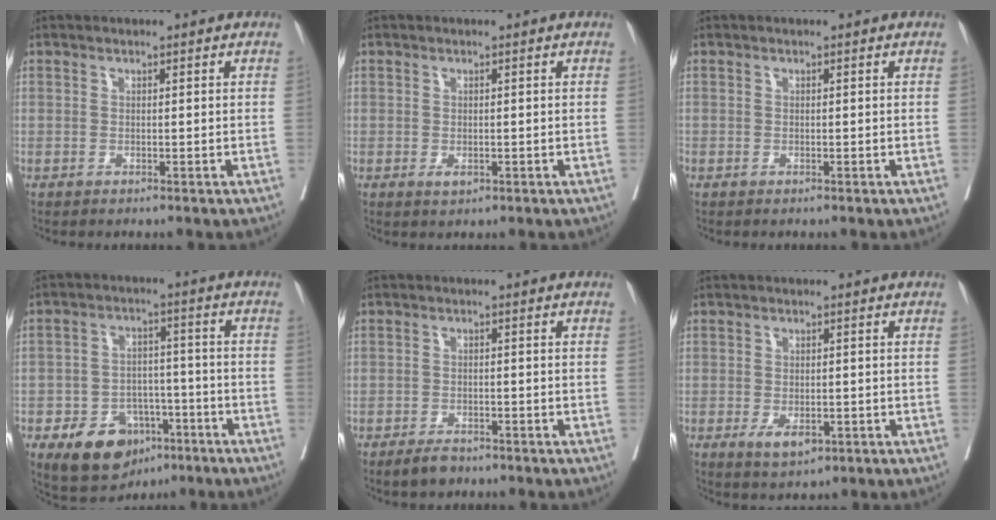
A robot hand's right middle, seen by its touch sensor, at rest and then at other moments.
{"total": 1.3, "force": [-0.5, 0.7, 1.0], "torque": [-0.015, -0.003, -0.003]}
{"total": 0.0}
{"total": 10.4, "force": [-5.7, 6.9, 5.3], "torque": [-0.087, 0.010, -0.084]}
{"total": 2.8, "force": [-2.2, 1.1, 1.2], "torque": [-0.026, -0.003, -0.034]}
{"total": 3.9, "force": [-1.6, 1.9, 3.0], "torque": [-0.050, -0.005, -0.016]}